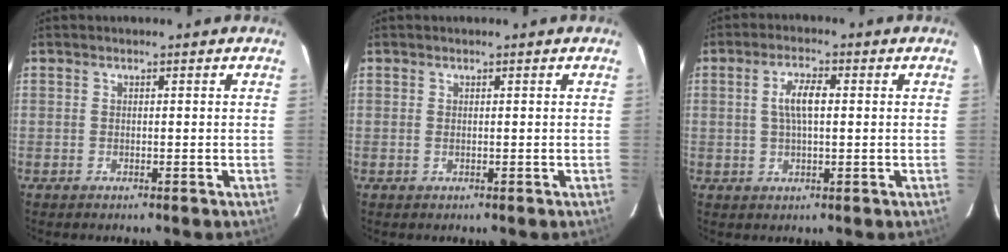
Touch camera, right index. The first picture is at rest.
{"total": 0.0}
{"total": 5.0, "force": [0.7, 1.6, 4.6], "torque": [-0.089, 0.008, 0.016]}